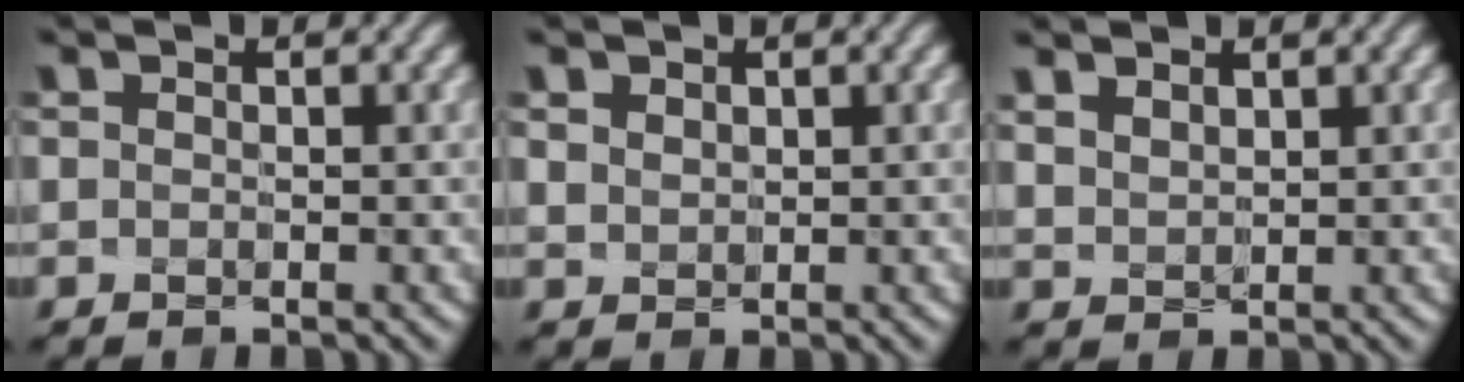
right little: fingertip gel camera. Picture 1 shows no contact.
{"total": 2.3, "force": [1.3, 1.7, 1.0], "torque": [-0.031, 0.013, 0.018]}
{"total": 2.9, "force": [1.8, 1.8, 1.4], "torque": [-0.040, 0.018, 0.028]}